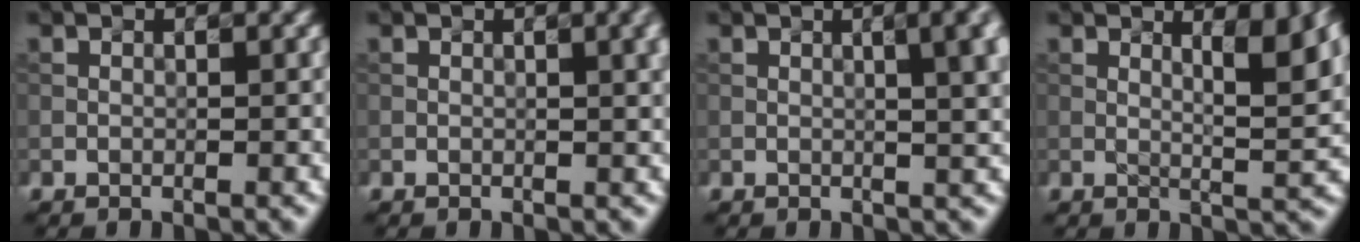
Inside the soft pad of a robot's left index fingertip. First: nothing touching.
{"total": 3.0, "force": [0.9, 1.0, 2.6], "torque": [-0.025, 0.005, 0.011]}
{"total": 6.2, "force": [1.5, 2.4, 5.5], "torque": [-0.029, 0.019, 0.013]}
{"total": 5.6, "force": [2.2, 1.6, 4.9], "torque": [-0.053, 0.000, 0.032]}